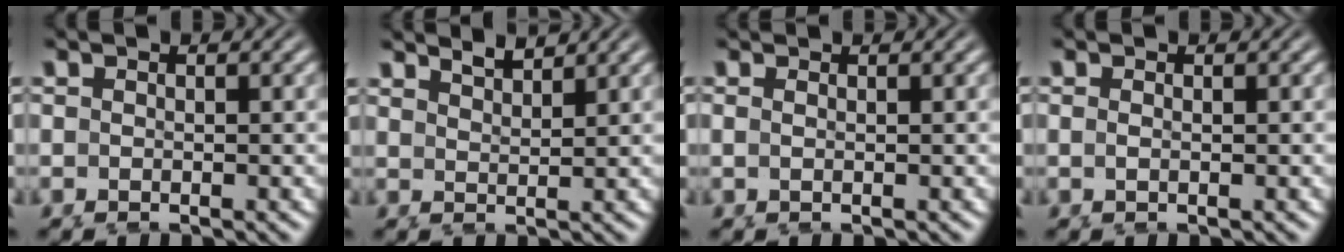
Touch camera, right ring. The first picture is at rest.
{"total": 2.5, "force": [2.0, -1.3, -0.5], "torque": [0.016, -0.007, 0.043]}
{"total": 0.7, "force": [0.2, -0.5, 0.4], "torque": [-0.013, -0.004, 0.007]}
{"total": 0.7, "force": [0.0, -0.6, 0.5], "torque": [-0.013, -0.003, 0.004]}